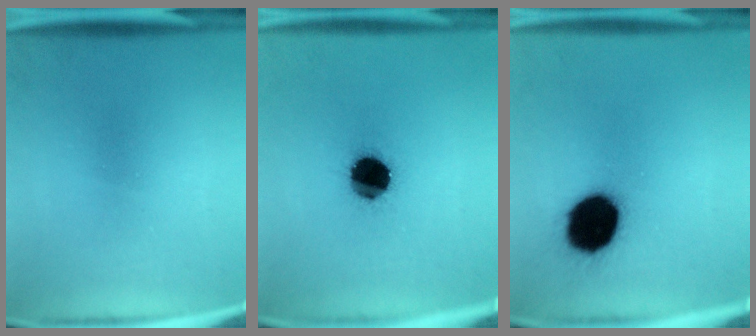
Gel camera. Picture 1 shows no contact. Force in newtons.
{"total": 14.1}
{"total": 18.1}